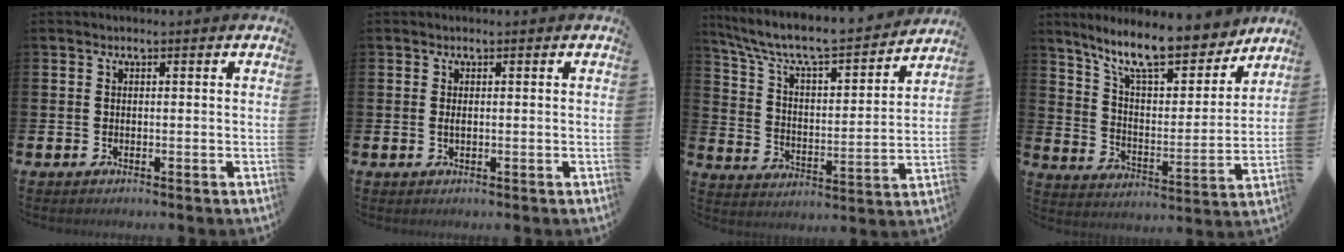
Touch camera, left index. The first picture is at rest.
{"total": 0.7, "force": [0.1, 0.2, 0.6], "torque": [-0.011, 0.001, 0.000]}
{"total": 8.0, "force": [7.2, 1.4, 3.3], "torque": [-0.099, -0.057, 0.117]}
{"total": 12.6, "force": [10.6, 3.1, 6.1], "torque": [-0.129, -0.066, 0.184]}